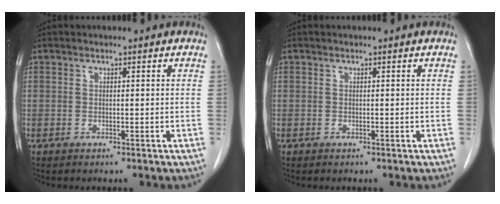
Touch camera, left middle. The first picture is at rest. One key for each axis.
{"total": 0.0}